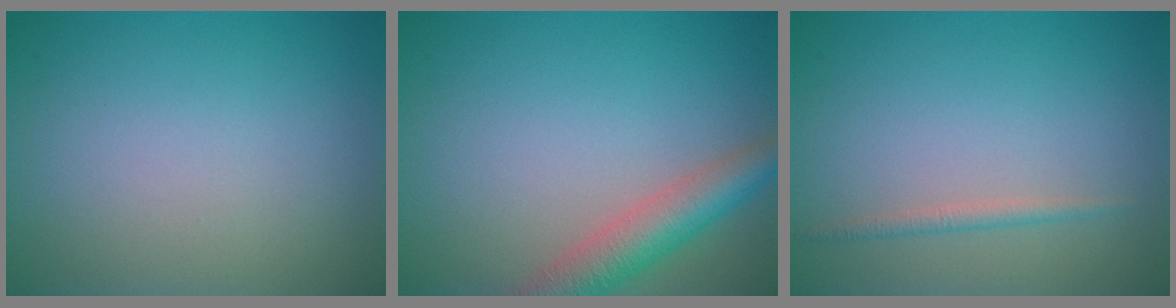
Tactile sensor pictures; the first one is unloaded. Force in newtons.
{"total": 4.7, "press": 4.7, "slide": 0.2}
{"total": 1.1, "press": 1.1, "slide": 0.1}